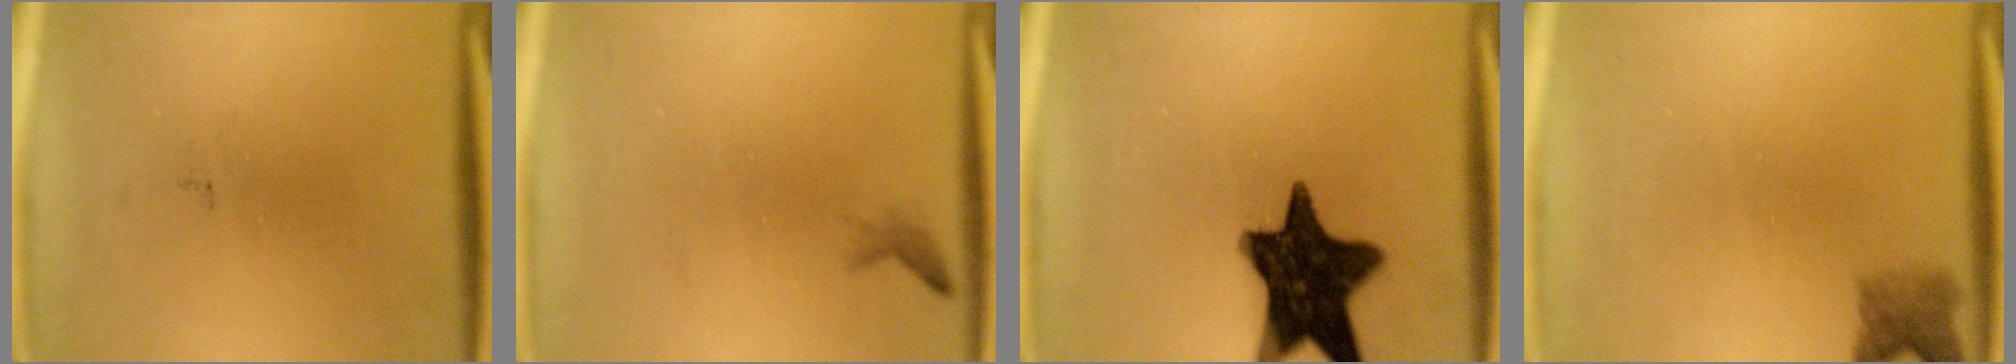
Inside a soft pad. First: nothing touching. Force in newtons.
{"total": 0.7}
{"total": 15.7}
{"total": 2.7}